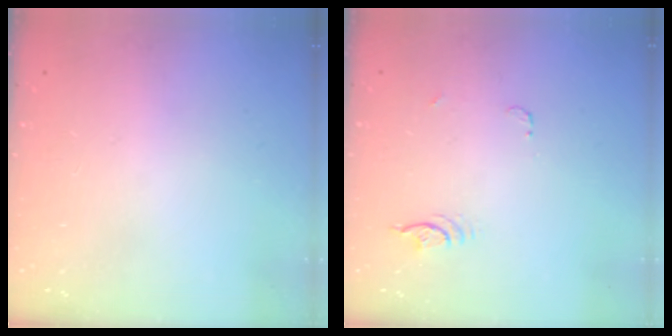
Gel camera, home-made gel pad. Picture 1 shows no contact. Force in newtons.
{"total": 3.9, "press": 3.5, "slide": 1.7}